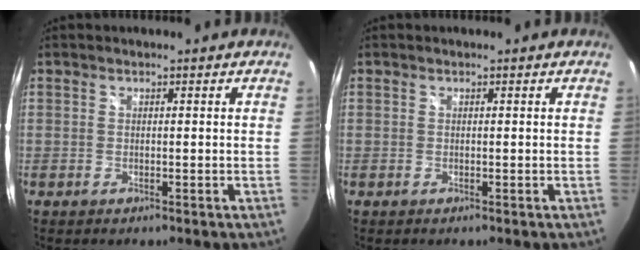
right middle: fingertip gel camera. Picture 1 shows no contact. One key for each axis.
{"total": 0.0}